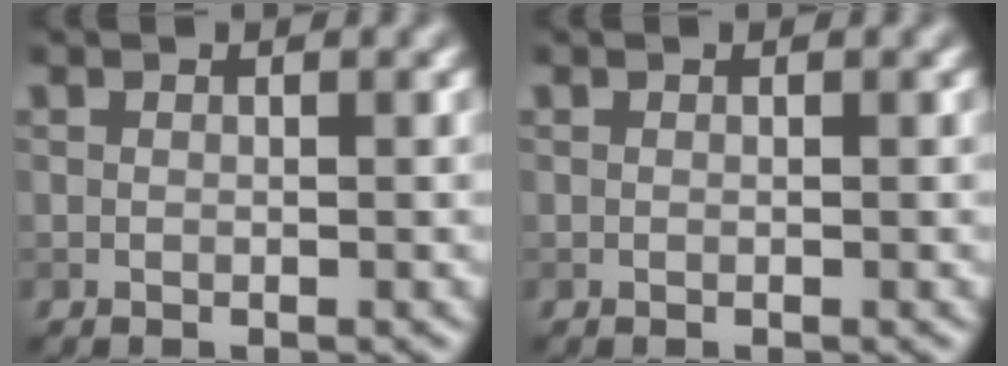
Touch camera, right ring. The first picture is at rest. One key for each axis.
{"total": 0.0}